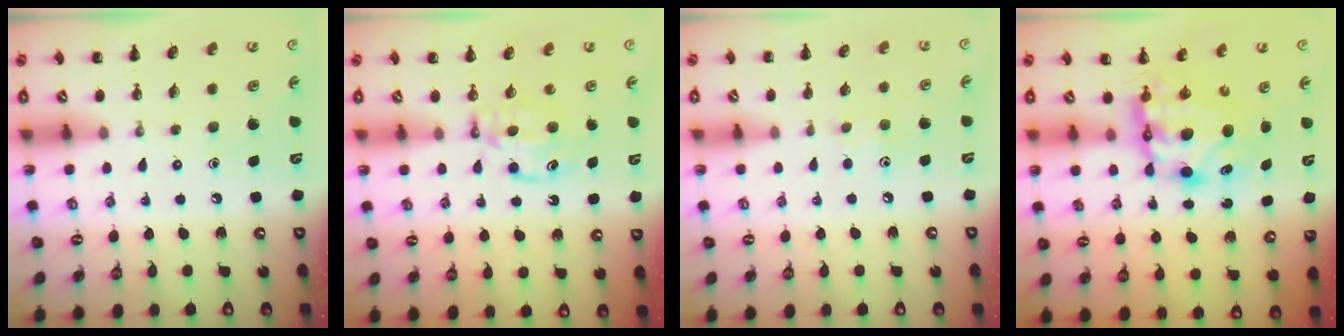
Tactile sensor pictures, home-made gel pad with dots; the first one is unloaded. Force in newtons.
{"total": 6.2, "press": 6.2, "slide": 0.7}
{"total": 5.0, "press": 4.8, "slide": 1.3}
{"total": 6.9, "press": 6.6, "slide": 2.1}